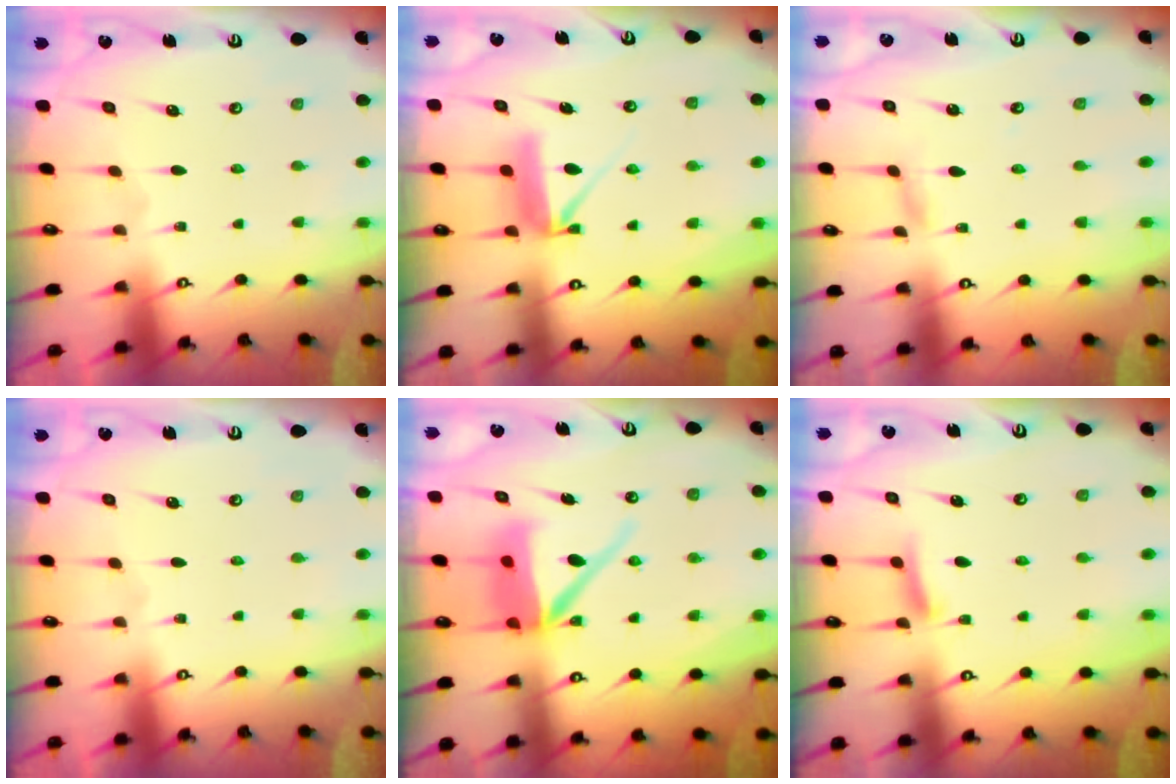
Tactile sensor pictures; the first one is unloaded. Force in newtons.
{"total": 8.4, "press": 8.4, "slide": 0.1}
{"total": 2.4, "press": 2.4, "slide": 0.3}
{"total": 0.0}
{"total": 9.8, "press": 9.7, "slide": 1.2}
{"total": 5.7, "press": 5.7, "slide": 0.7}